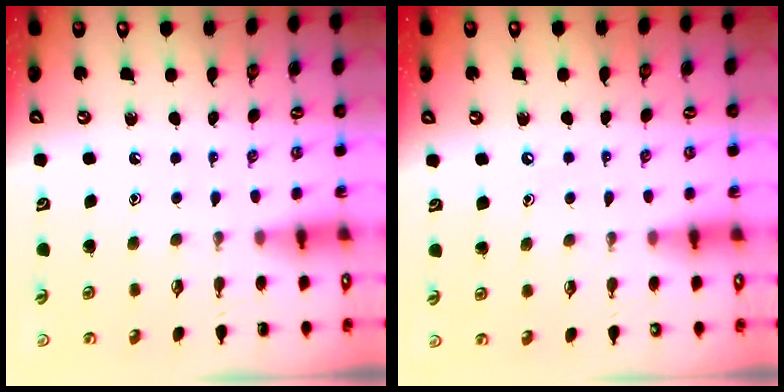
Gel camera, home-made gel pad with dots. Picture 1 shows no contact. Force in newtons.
{"total": 4.5, "press": 4.4, "slide": 0.6}